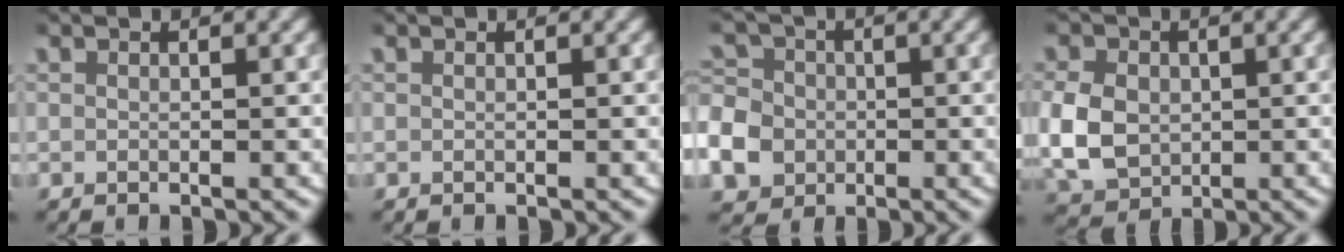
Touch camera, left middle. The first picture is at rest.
{"total": 0.0}
{"total": 9.3, "force": [-2.2, 8.4, 3.2], "torque": [-0.085, -0.035, -0.039]}
{"total": 7.4, "force": [-0.9, 6.4, 3.7], "torque": [-0.096, -0.023, -0.007]}